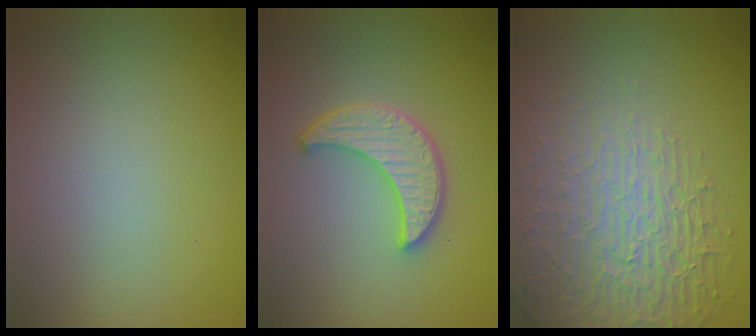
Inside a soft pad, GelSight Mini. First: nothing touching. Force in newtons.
{"total": 4.2, "press": 3.8, "slide": 1.9}
{"total": 4.9, "press": 4.4, "slide": 2.1}